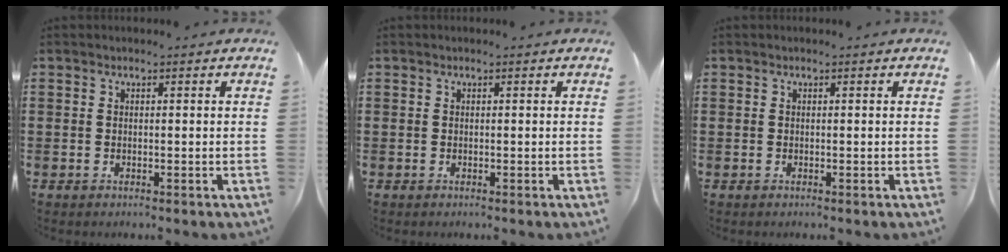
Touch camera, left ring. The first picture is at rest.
{"total": 0.0}
{"total": 0.0}